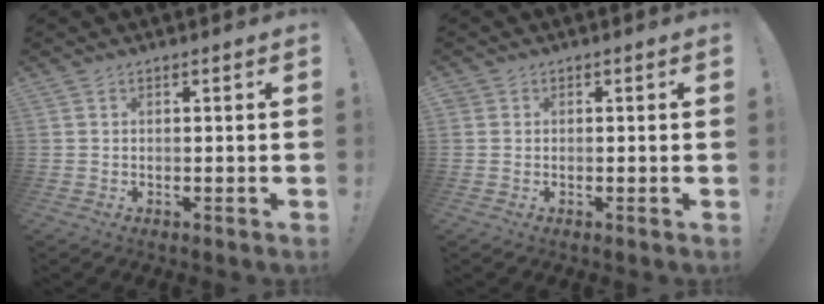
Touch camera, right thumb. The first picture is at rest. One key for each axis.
{"total": 1.2, "fx": 0.4, "fy": 1.1, "fz": 0.2, "tx": -0.002, "ty": 0.002, "tz": 0.007}